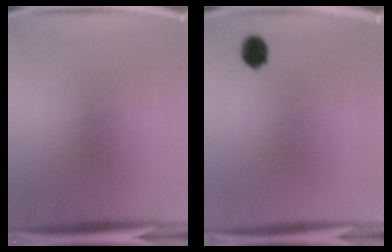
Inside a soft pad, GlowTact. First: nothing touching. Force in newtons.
{"total": 3.8}